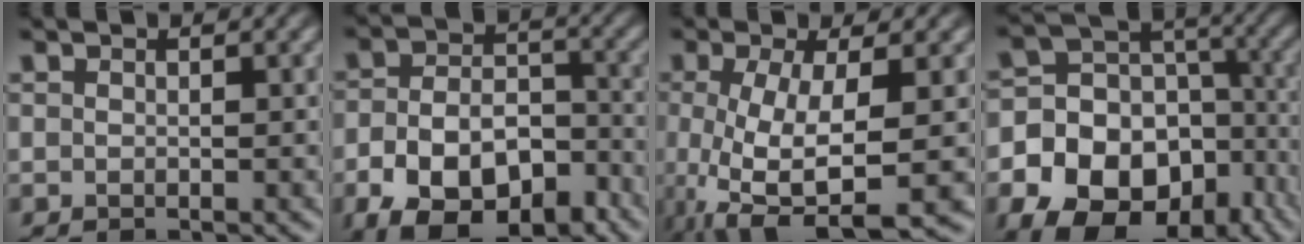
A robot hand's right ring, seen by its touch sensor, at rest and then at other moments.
{"total": 11.3, "force": [-6.0, 7.0, 6.5], "torque": [-0.108, -0.030, -0.085]}
{"total": 9.6, "force": [-3.4, 4.8, 7.5], "torque": [-0.165, -0.053, -0.027]}
{"total": 18.5, "force": [-6.4, 14.8, 9.1], "torque": [-0.200, -0.074, -0.086]}